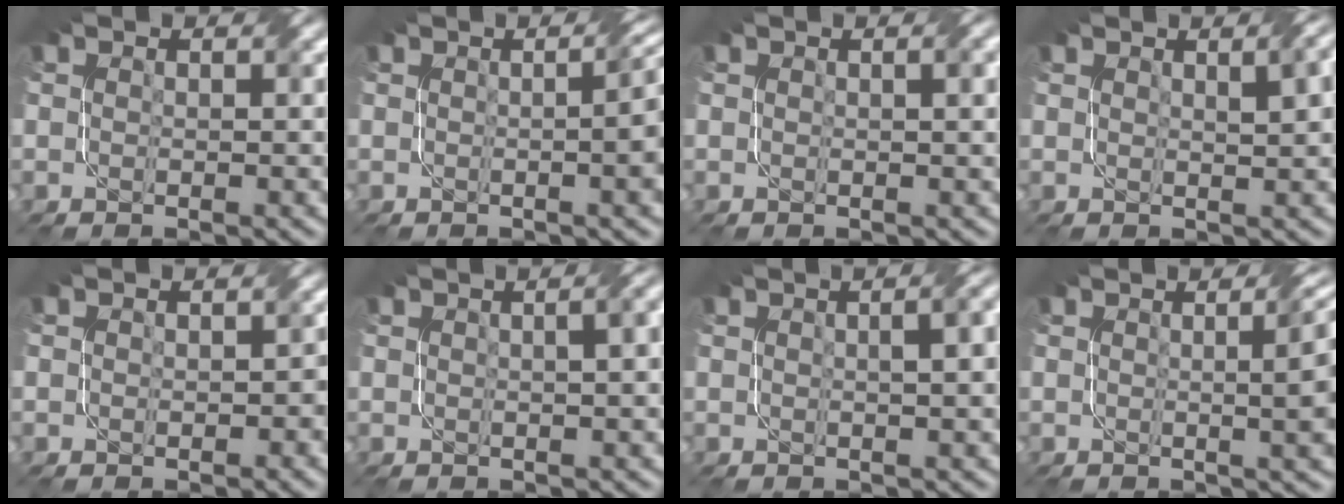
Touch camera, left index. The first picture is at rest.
{"total": 7.4, "force": [0.0, 3.1, 6.7], "torque": [-0.027, 0.020, -0.006]}
{"total": 2.3, "force": [0.9, 0.7, 2.0], "torque": [-0.020, 0.005, 0.013]}
{"total": 3.7, "force": [1.6, 1.2, 3.1], "torque": [-0.026, 0.011, 0.021]}
{"total": 1.6, "force": [0.0, 1.2, 1.1], "torque": [-0.013, -0.002, -0.002]}
{"total": 5.6, "force": [1.6, 2.6, 4.7], "torque": [-0.027, 0.036, -0.005]}
{"total": 5.6, "force": [1.4, 2.4, 4.9], "torque": [-0.029, 0.034, -0.004]}
{"total": 8.9, "force": [0.9, 3.7, 8.0], "torque": [-0.036, 0.024, 0.003]}